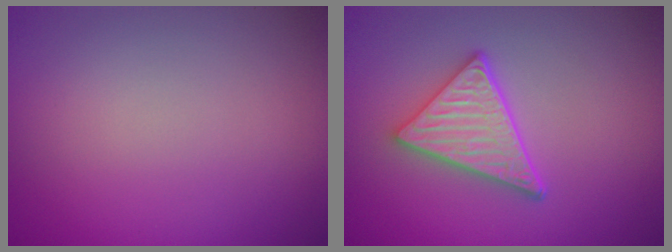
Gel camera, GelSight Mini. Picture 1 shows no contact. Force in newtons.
{"total": 4.6, "press": 3.7, "slide": 2.8}